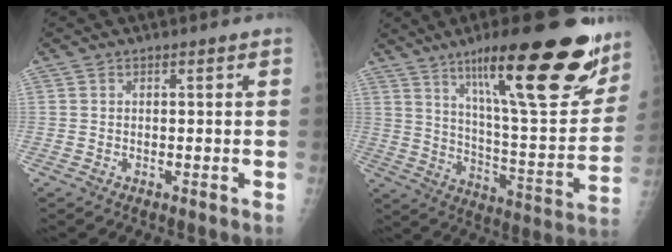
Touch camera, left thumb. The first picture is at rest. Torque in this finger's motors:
{"motor_torque": [1.19, 0.18, 1.62, -1.15, 0.48]}